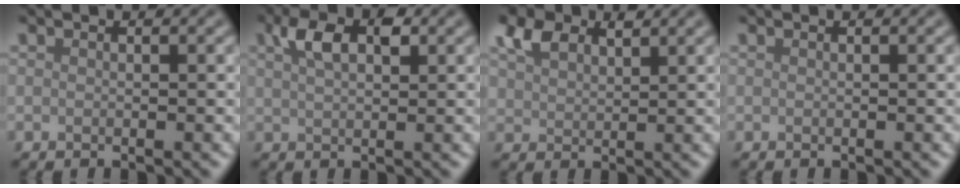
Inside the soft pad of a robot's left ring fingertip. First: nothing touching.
{"total": 3.5, "force": [1.5, 1.9, 2.6], "torque": [-0.054, 0.008, 0.028]}
{"total": 3.9, "force": [2.3, 2.4, 2.1], "torque": [-0.053, 0.005, 0.045]}
{"total": 0.0}